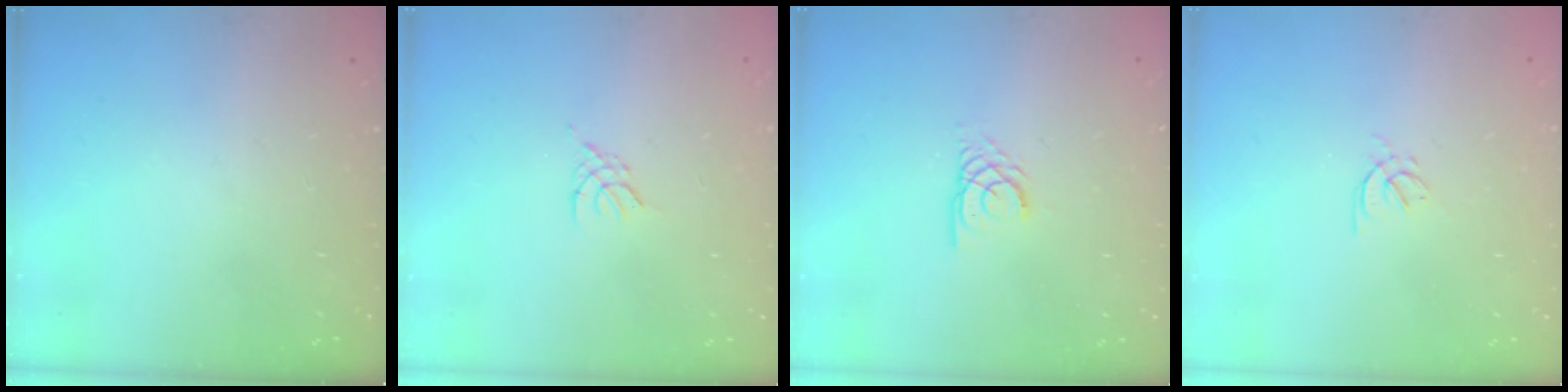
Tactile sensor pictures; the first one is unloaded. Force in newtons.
{"total": 2.6, "press": 2.5, "slide": 0.6}
{"total": 2.3, "press": 2.3, "slide": 0.1}
{"total": 2.2, "press": 2.1, "slide": 0.7}